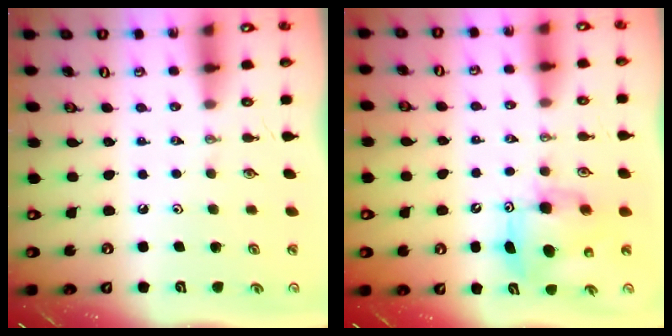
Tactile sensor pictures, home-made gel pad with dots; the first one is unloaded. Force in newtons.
{"total": 8.4, "press": 8.3, "slide": 1.1}